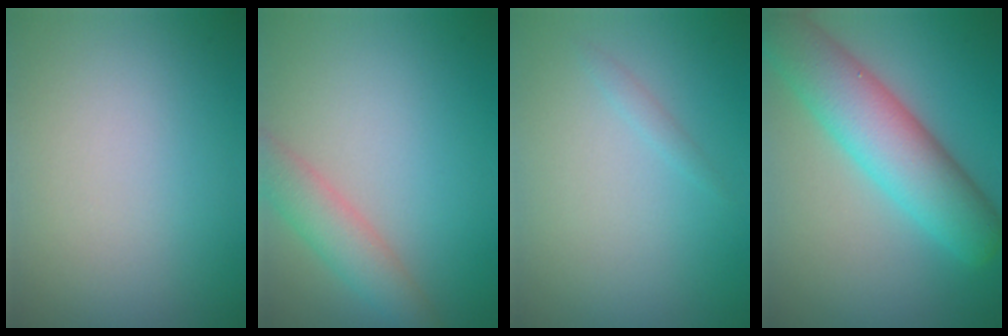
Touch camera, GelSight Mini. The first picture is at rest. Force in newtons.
{"total": 3.5, "press": 3.5, "slide": 0.1}
{"total": 0.7, "press": 0.7, "slide": 0.0}
{"total": 8.1, "press": 8.1, "slide": 0.5}